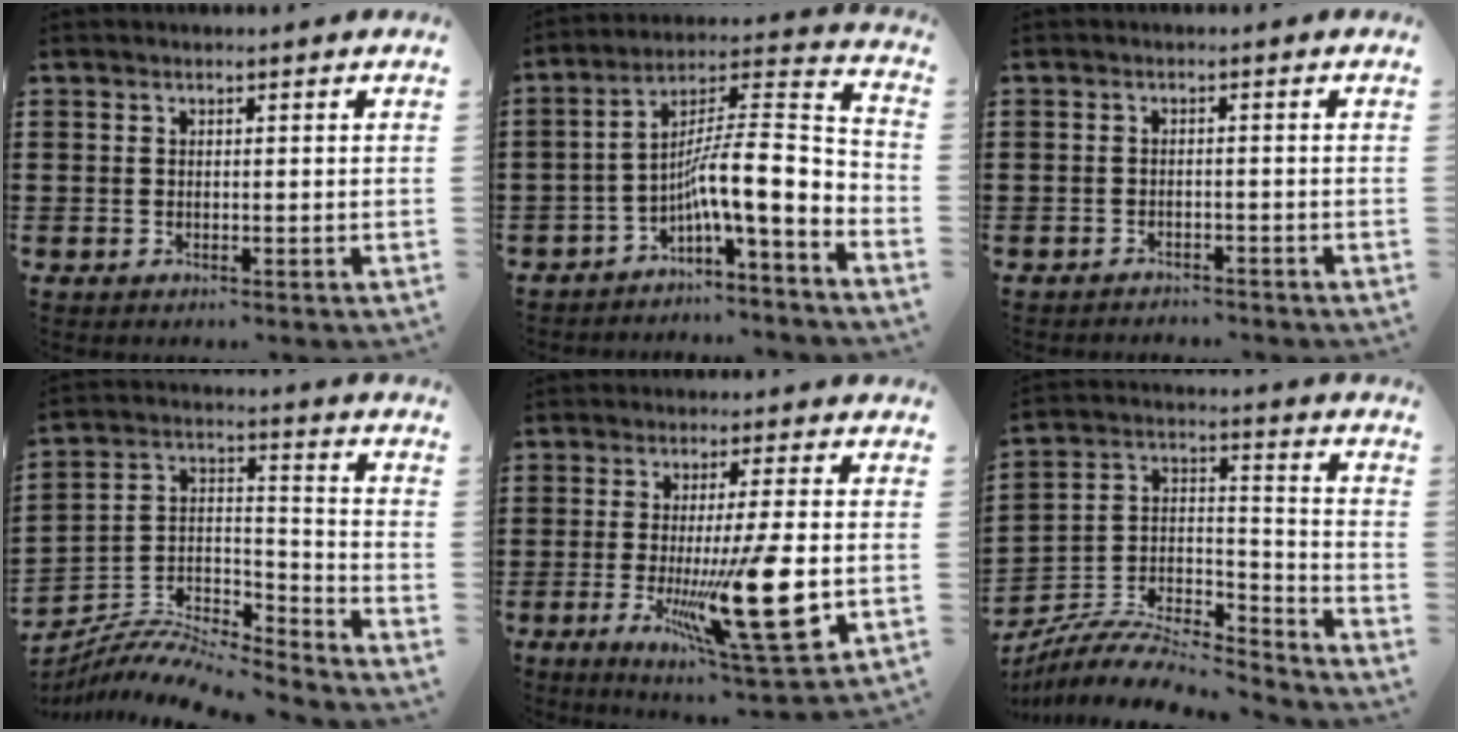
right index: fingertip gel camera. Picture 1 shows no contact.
{"total": 10.6, "force": [-4.1, 1.4, 9.7], "torque": [-0.168, -0.036, -0.088]}
{"total": 1.6, "force": [-1.6, 0.1, -0.1], "torque": [-0.004, 0.002, -0.035]}
{"total": 7.5, "force": [-7.2, 1.4, 1.6], "torque": [-0.035, 0.002, -0.147]}
{"total": 17.3, "force": [-3.0, 3.3, 16.7], "torque": [-0.275, -0.025, -0.032]}
{"total": 7.6, "force": [-6.9, 2.0, 2.5], "torque": [-0.048, 0.002, -0.137]}